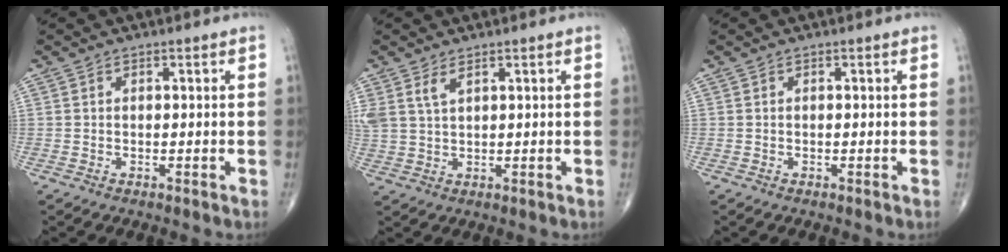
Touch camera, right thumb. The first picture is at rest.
{"total": 4.1, "force": [2.4, 1.8, 2.8], "torque": [-0.067, -0.001, 0.059]}
{"total": 0.0}